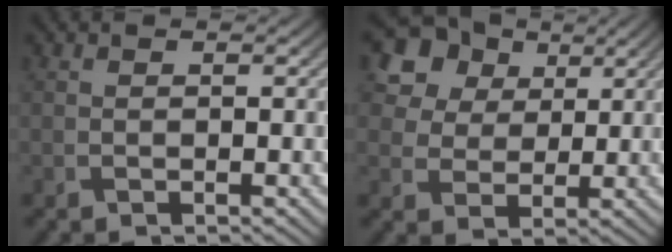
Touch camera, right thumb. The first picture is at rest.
{"total": 10.6, "force": [5.2, 8.1, 4.4], "torque": [-0.145, 0.013, 0.106]}